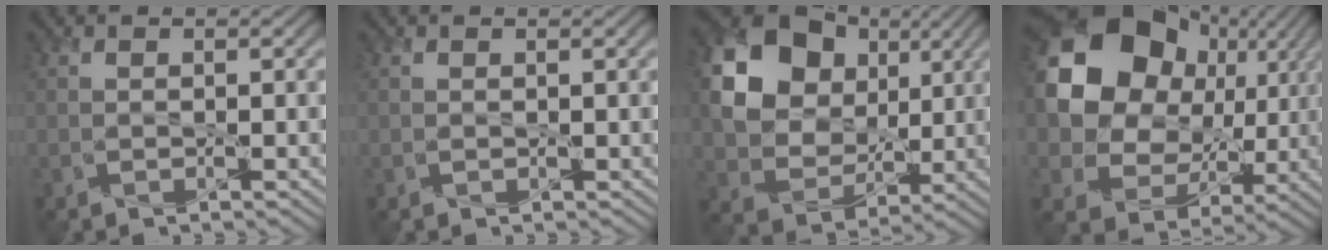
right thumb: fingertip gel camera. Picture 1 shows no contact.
{"total": 0.5, "force": [0.1, 0.0, -0.5], "torque": [0.007, -0.001, 0.005]}
{"total": 18.6, "force": [6.8, 15.0, 8.7], "torque": [-0.242, 0.039, 0.152]}
{"total": 17.6, "force": [5.5, 14.7, 8.1], "torque": [-0.204, 0.034, 0.117]}